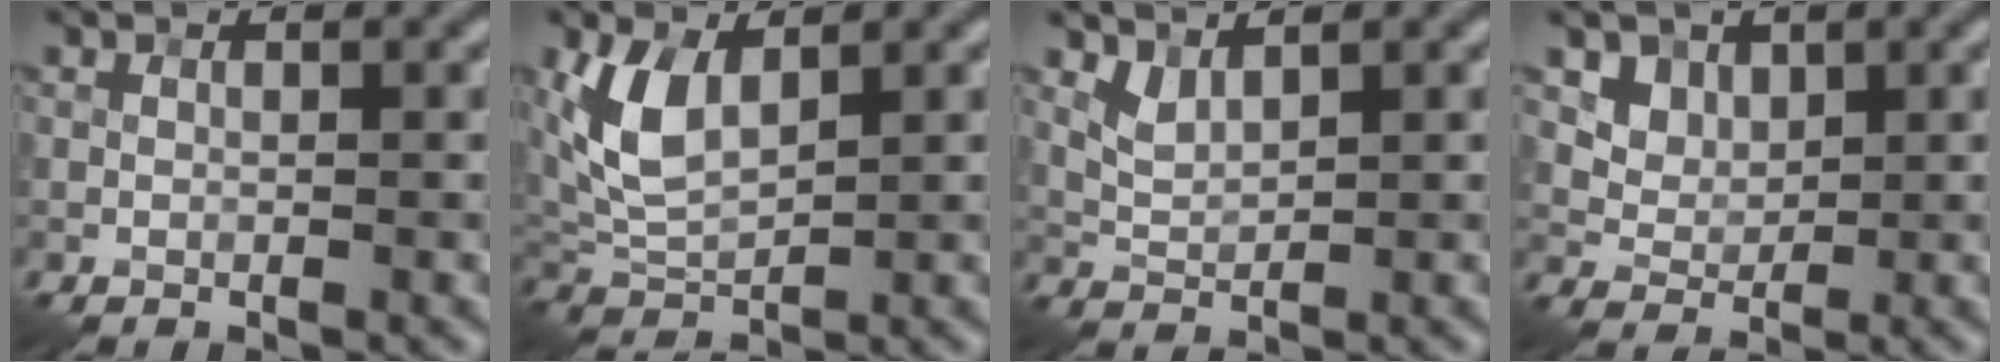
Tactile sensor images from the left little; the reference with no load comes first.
{"total": 5.3, "force": [1.9, 2.4, 4.3], "torque": [-0.111, -0.001, 0.046]}
{"total": 1.6, "force": [1.3, 0.2, 0.9], "torque": [-0.031, -0.009, 0.036]}
{"total": 3.0, "force": [1.9, 2.0, 1.2], "torque": [-0.041, -0.021, 0.067]}